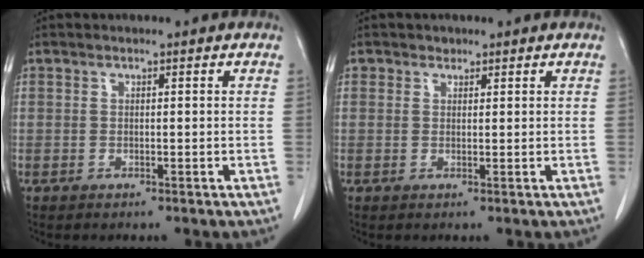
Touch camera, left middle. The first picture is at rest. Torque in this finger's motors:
{"motor_torque": [-0.29, 0.00, -0.07, -0.02]}